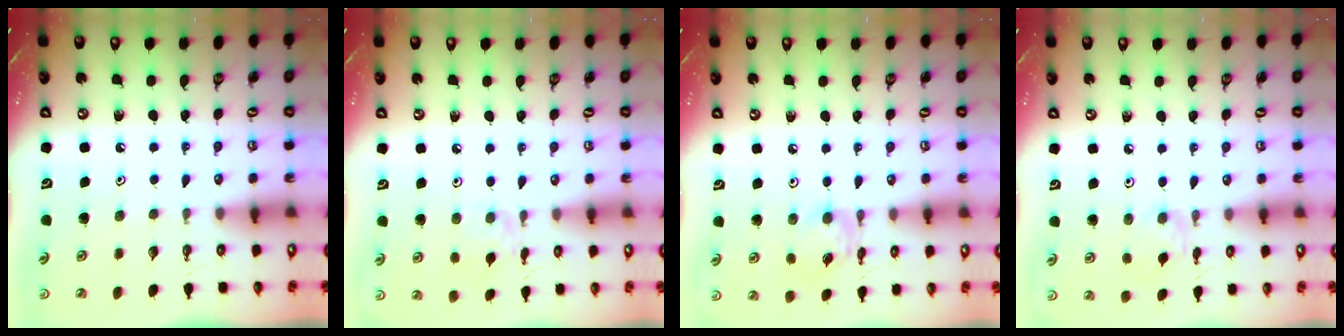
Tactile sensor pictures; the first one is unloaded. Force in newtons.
{"total": 2.4, "press": 2.3, "slide": 0.5}
{"total": 8.8, "press": 8.8, "slide": 0.5}
{"total": 2.7, "press": 2.7, "slide": 0.6}